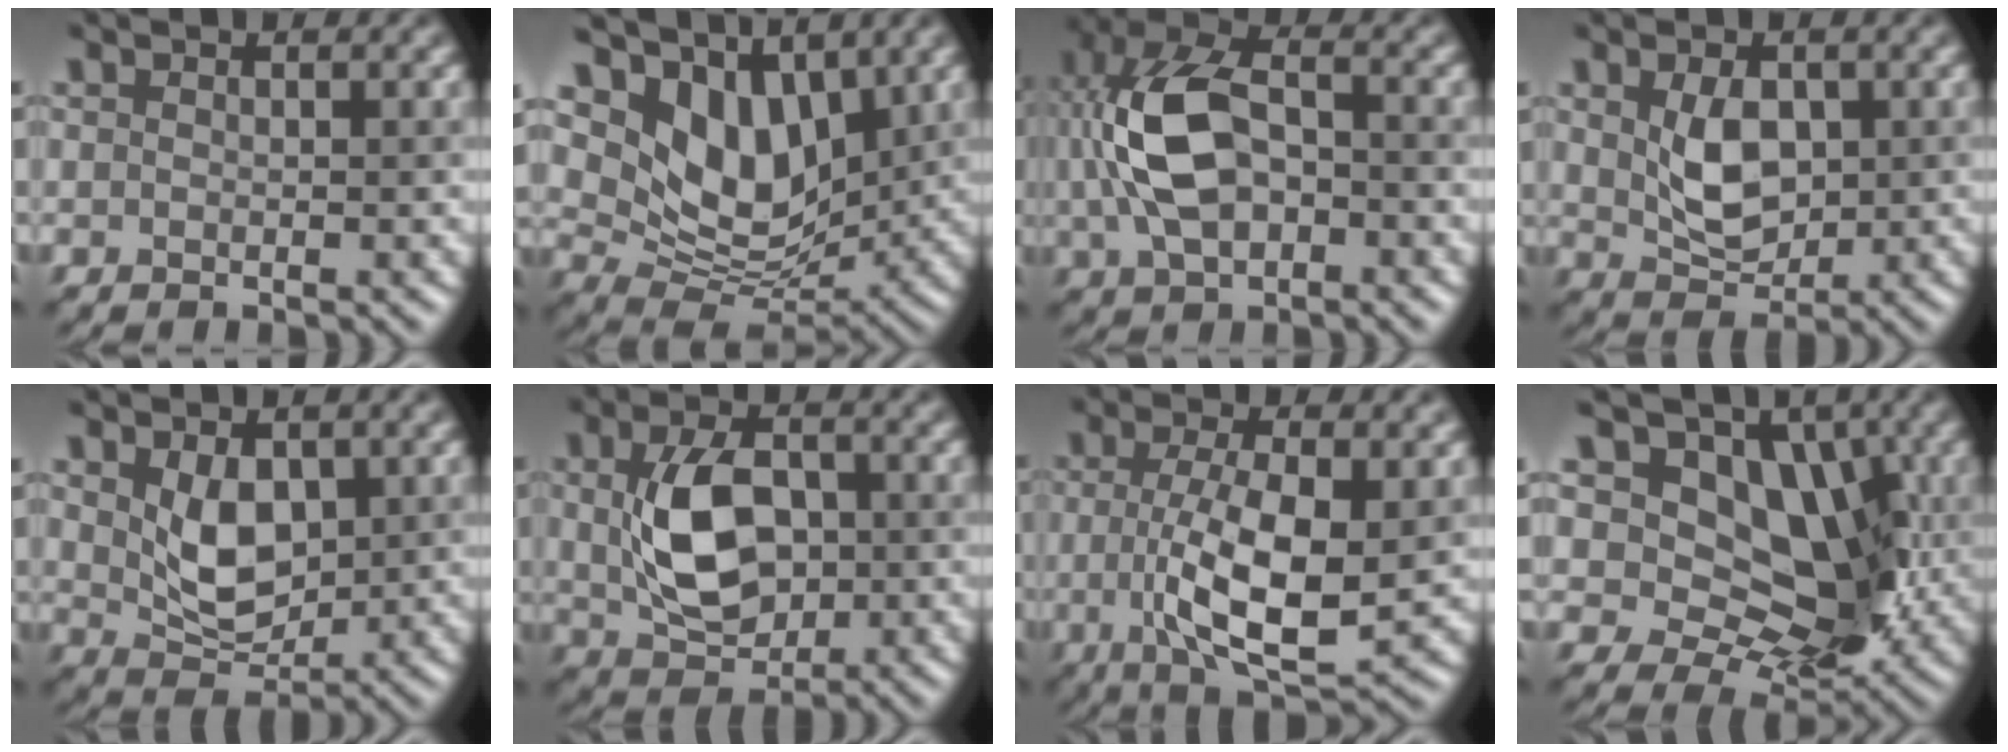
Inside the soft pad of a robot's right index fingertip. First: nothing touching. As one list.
[{"total": 7.7, "force": [4.2, 4.8, 4.4], "torque": [-0.095, -0.015, 0.073]}, {"total": 8.2, "force": [-0.2, 4.9, 6.5], "torque": [-0.156, 0.010, -0.005]}, {"total": 3.4, "force": [0.5, 2.3, 2.4], "torque": [-0.059, -0.005, 0.021]}, {"total": 3.7, "force": [0.9, 2.5, 2.6], "torque": [-0.063, -0.008, 0.030]}, {"total": 6.4, "force": [0.1, 4.3, 4.7], "torque": [-0.106, -0.004, 0.011]}, {"total": 7.6, "force": [-0.7, 2.5, 7.1], "torque": [-0.136, -0.011, -0.006]}, {"total": 10.0, "force": [3.2, 7.1, 6.3], "torque": [-0.083, -0.002, 0.042]}]